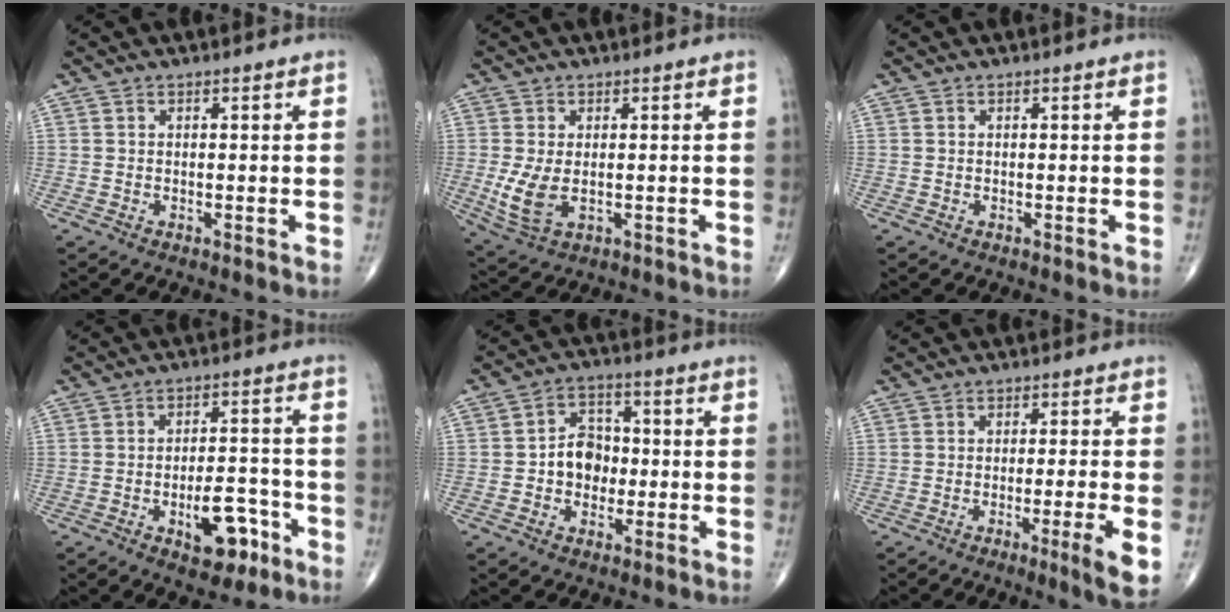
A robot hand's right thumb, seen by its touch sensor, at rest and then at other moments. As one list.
[{"total": 6.0, "force": [-0.7, 3.4, 4.9], "torque": [-0.108, -0.012, -0.007]}, {"total": 0.0}, {"total": 9.7, "force": [-4.4, 4.8, 7.1], "torque": [-0.083, 0.034, -0.061]}, {"total": 7.5, "force": [-0.9, 6.0, 4.4], "torque": [-0.037, 0.023, -0.024]}, {"total": 6.7, "force": [-2.1, -0.1, 6.3], "torque": [-0.096, -0.010, -0.034]}]